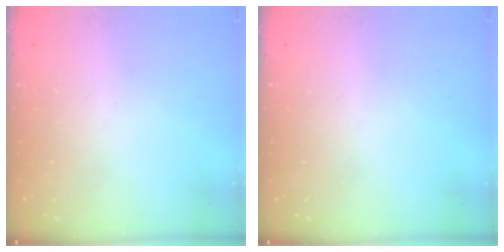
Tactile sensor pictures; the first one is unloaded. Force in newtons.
{"total": 0.0}